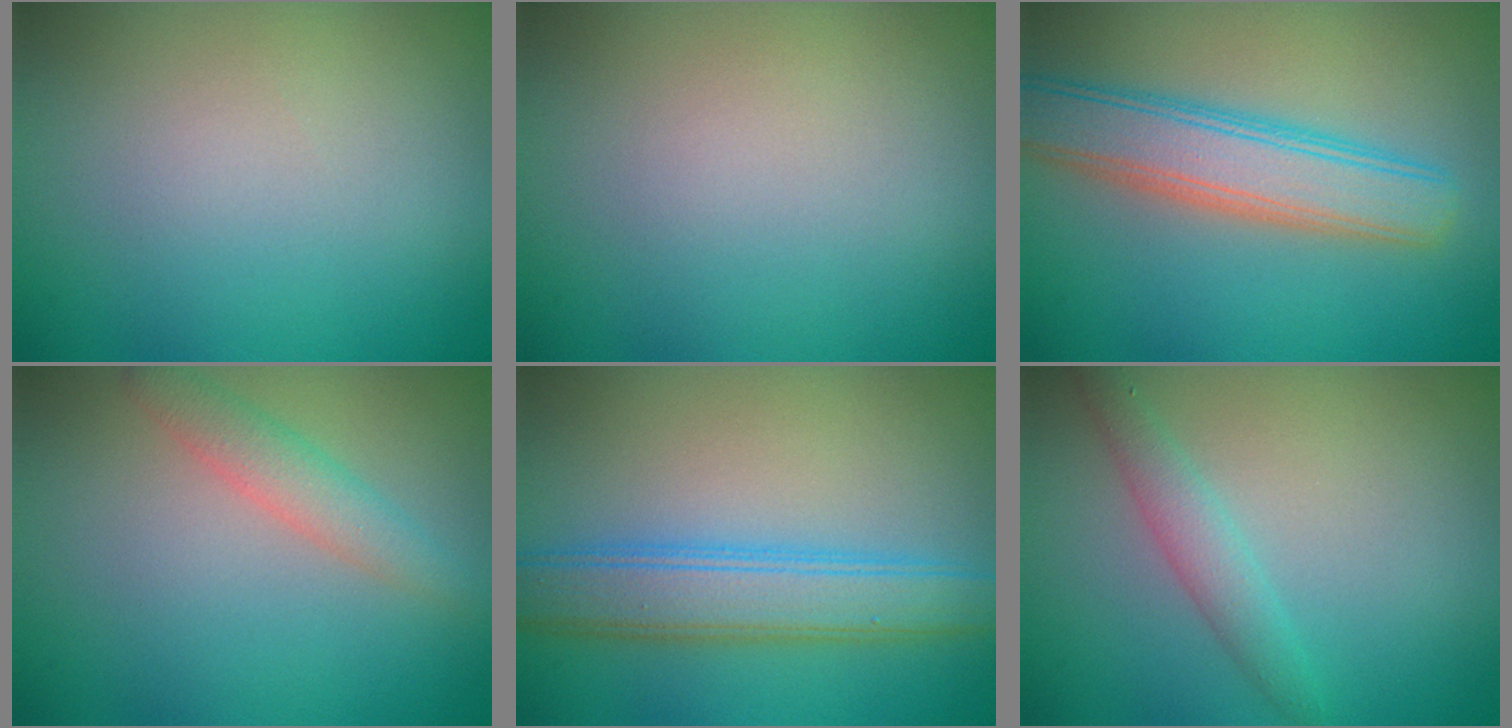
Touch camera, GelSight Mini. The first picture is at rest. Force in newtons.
{"total": 0.0}
{"total": 5.6, "press": 5.6, "slide": 0.2}
{"total": 2.4, "press": 2.4, "slide": 0.2}
{"total": 4.9, "press": 4.9, "slide": 0.2}
{"total": 2.2, "press": 2.2, "slide": 0.1}